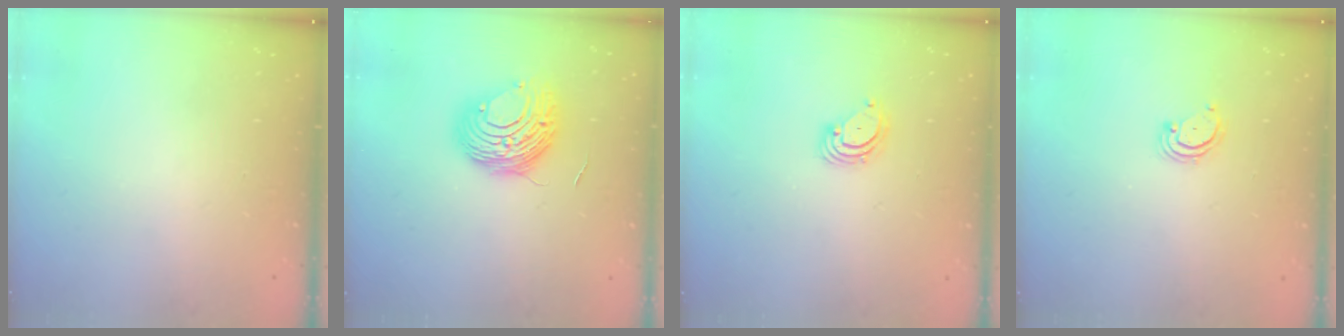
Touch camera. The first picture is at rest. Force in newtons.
{"total": 10.1, "press": 10.1, "slide": 0.7}
{"total": 3.3, "press": 3.3, "slide": 0.3}
{"total": 2.5, "press": 2.5, "slide": 0.3}